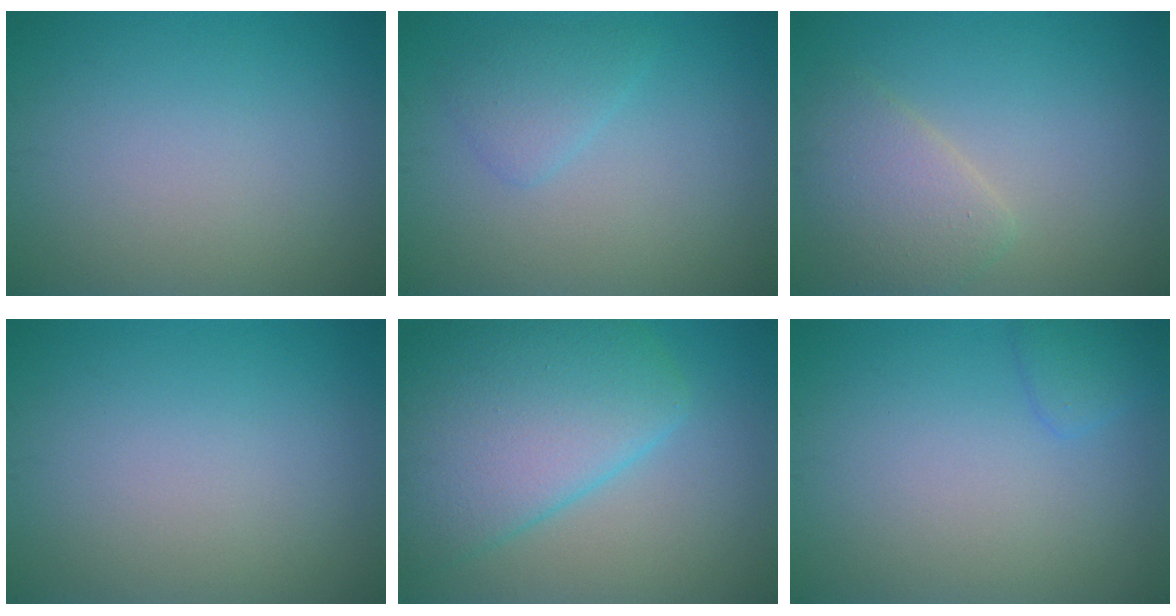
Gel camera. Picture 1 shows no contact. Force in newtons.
{"total": 2.0, "press": 2.0, "slide": 0.1}
{"total": 3.5, "press": 3.5, "slide": 0.2}
{"total": 0.0}
{"total": 9.3, "press": 9.3, "slide": 0.4}
{"total": 1.5, "press": 1.4, "slide": 0.1}